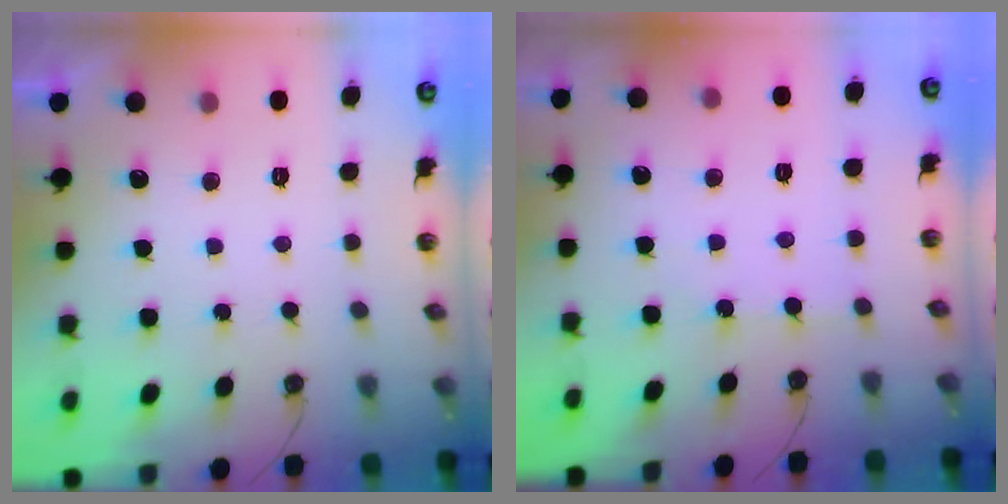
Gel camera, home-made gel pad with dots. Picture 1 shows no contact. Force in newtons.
{"total": 2.2, "press": 2.1, "slide": 0.3}